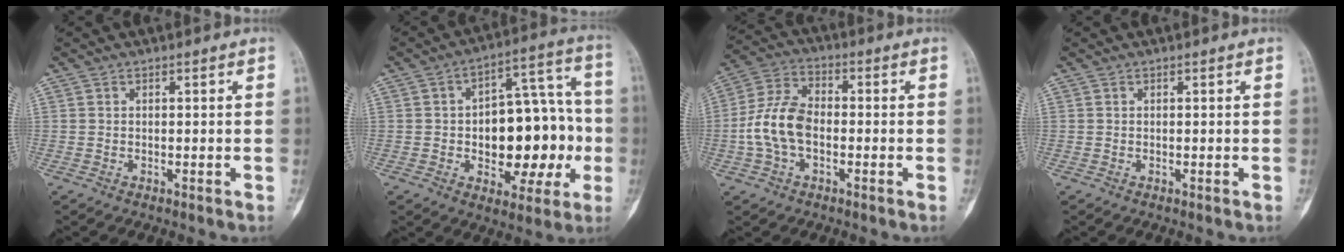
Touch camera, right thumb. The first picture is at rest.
{"total": 19.4, "force": [-2.4, 10.9, 15.8], "torque": [-0.175, 0.047, -0.024]}
{"total": 10.4, "force": [-1.7, 6.4, 8.0], "torque": [-0.163, 0.031, -0.040]}
{"total": 0.0}